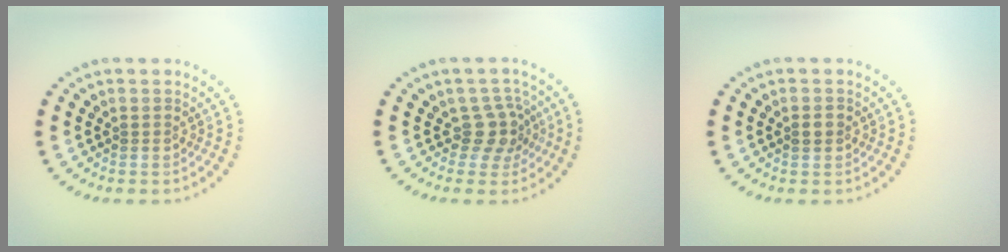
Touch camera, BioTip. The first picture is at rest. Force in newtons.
{"total": 2.5, "press": 1.9, "slide": 1.7}
{"total": 1.3, "press": 1.3, "slide": 0.0}